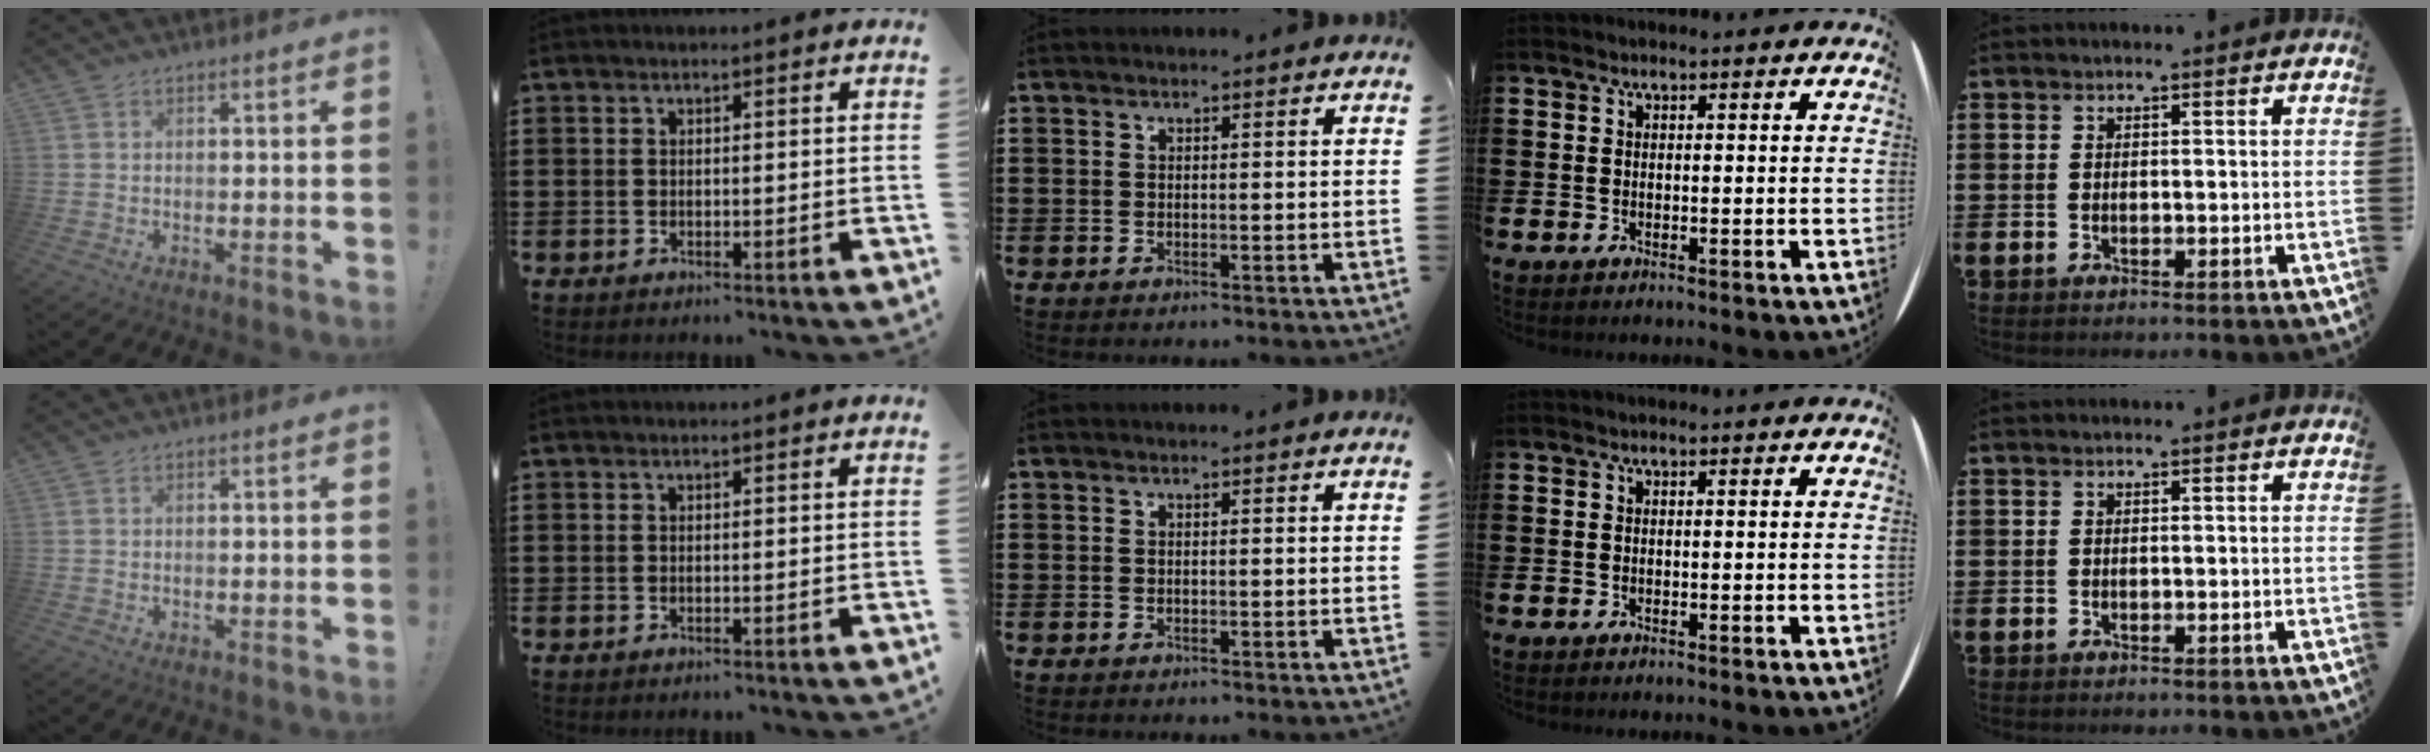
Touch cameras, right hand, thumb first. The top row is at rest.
{}